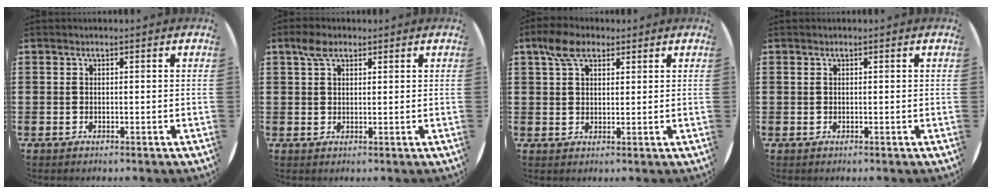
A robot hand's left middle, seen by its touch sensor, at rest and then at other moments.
{"total": 3.1, "force": [2.1, 1.6, 1.6], "torque": [-0.026, 0.004, 0.036]}
{"total": 5.0, "force": [3.3, 2.8, 2.5], "torque": [-0.051, 0.009, 0.059]}
{"total": 0.0}